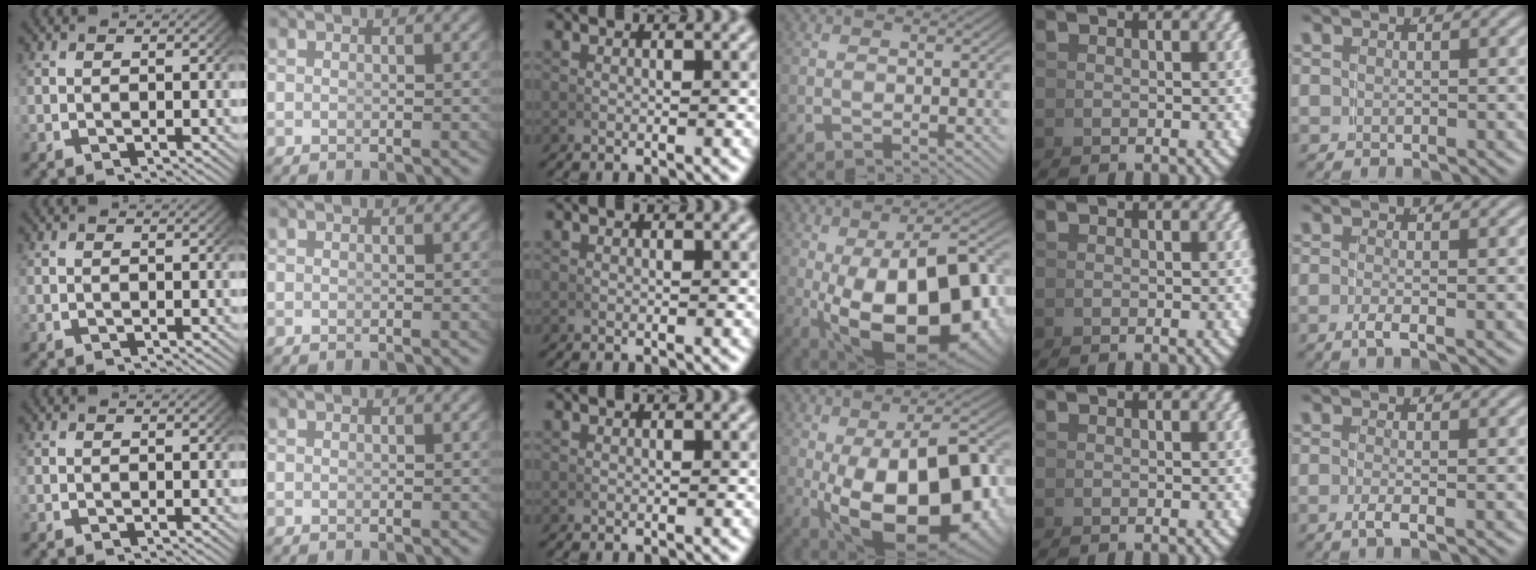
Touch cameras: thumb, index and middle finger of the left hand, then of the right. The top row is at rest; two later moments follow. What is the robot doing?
{"motion": "lift_and_place", "object": "bowl"}